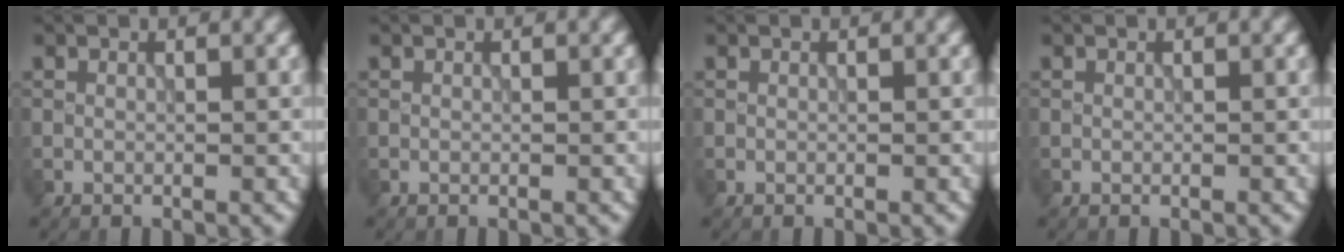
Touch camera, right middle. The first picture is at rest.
{"total": 0.0}
{"total": 0.0}
{"total": 0.0}